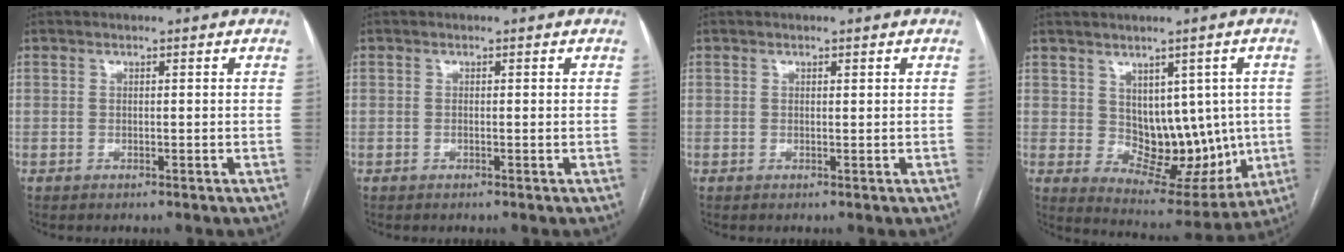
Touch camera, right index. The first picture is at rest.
{"total": 0.0}
{"total": 0.0}
{"total": 10.6, "force": [0.6, 7.0, 8.0], "torque": [-0.086, 0.011, 0.035]}